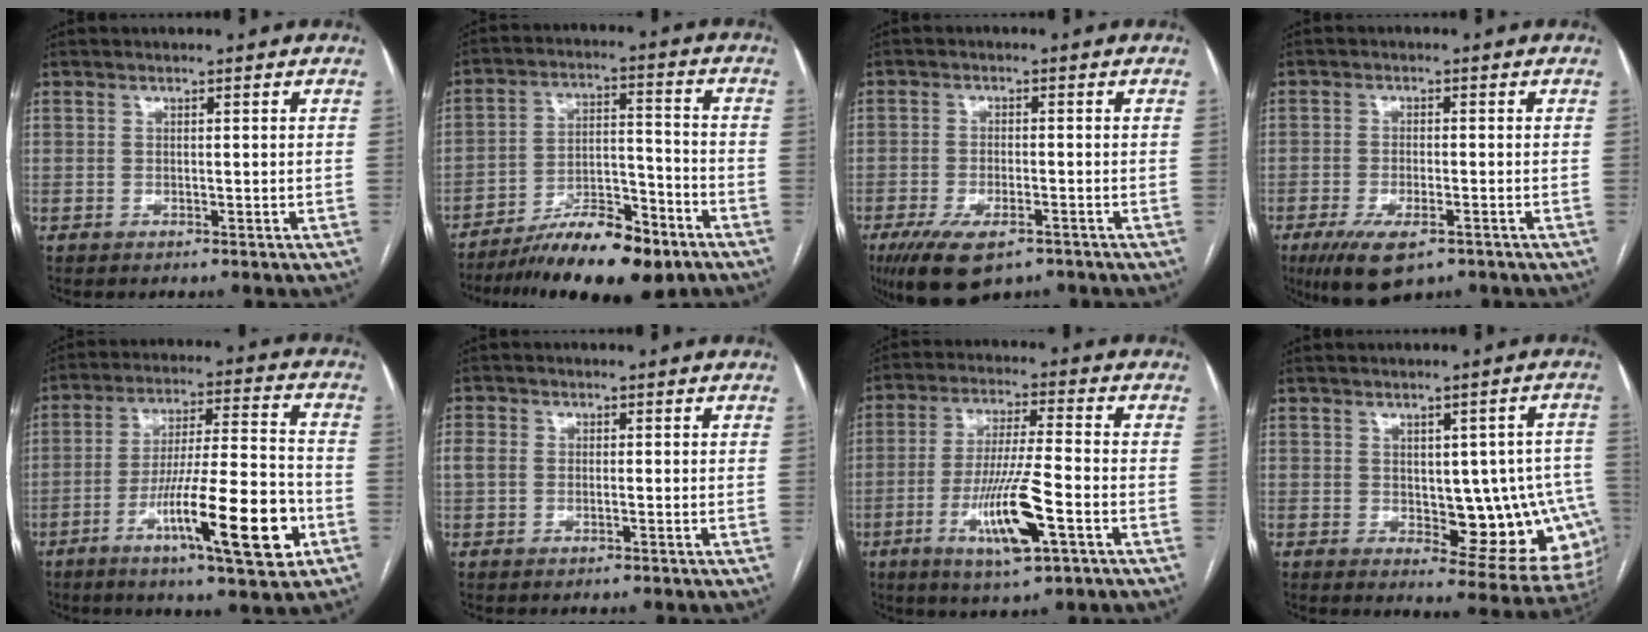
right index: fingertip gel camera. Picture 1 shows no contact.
{"total": 14.6, "force": [-10.6, 3.8, 9.4], "torque": [-0.147, 0.010, -0.173]}
{"total": 9.2, "force": [-5.9, 3.6, 6.0], "torque": [-0.104, -0.013, -0.096]}
{"total": 7.9, "force": [-4.9, 2.8, 5.6], "torque": [-0.100, -0.014, -0.076]}
{"total": 17.0, "force": [-6.9, 1.7, 15.4], "torque": [-0.255, -0.005, -0.108]}
{"total": 2.6, "force": [-0.2, 1.8, 1.9], "torque": [-0.050, 0.013, -0.002]}
{"total": 10.6, "force": [-4.2, 1.2, 9.6], "torque": [-0.178, -0.010, -0.072]}
{"total": 13.8, "force": [-1.7, 6.5, 12.1], "torque": [-0.098, 0.019, -0.001]}